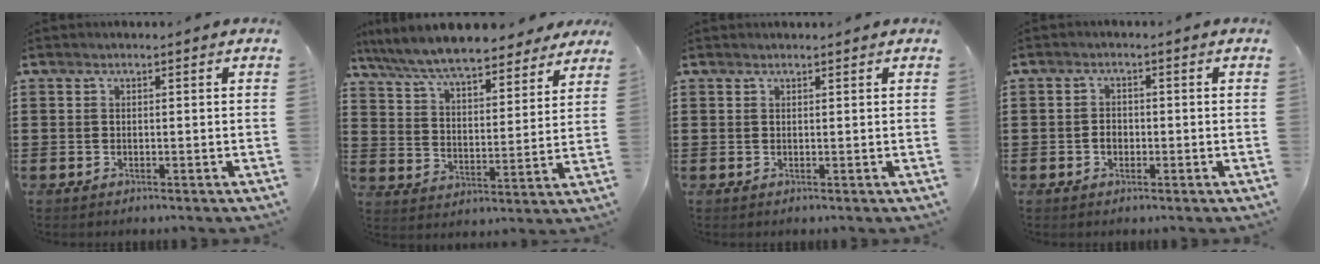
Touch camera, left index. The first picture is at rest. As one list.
[{"total": 8.4, "force": [7.7, 0.9, 3.2], "torque": [-0.096, -0.040, 0.137]}, {"total": 0.6, "force": [0.6, 0.0, 0.2], "torque": [-0.006, -0.002, 0.013]}, {"total": 1.9, "force": [-0.5, 1.4, 1.2], "torque": [-0.026, 0.003, -0.011]}]